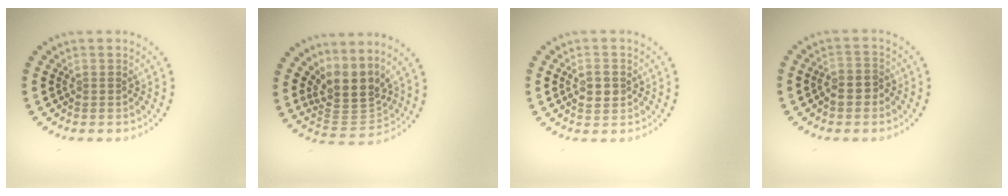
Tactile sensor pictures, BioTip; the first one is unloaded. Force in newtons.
{"total": 4.2, "press": 3.1, "slide": 2.8}
{"total": 2.0, "press": 1.9, "slide": 0.3}
{"total": 2.1, "press": 2.0, "slide": 0.6}